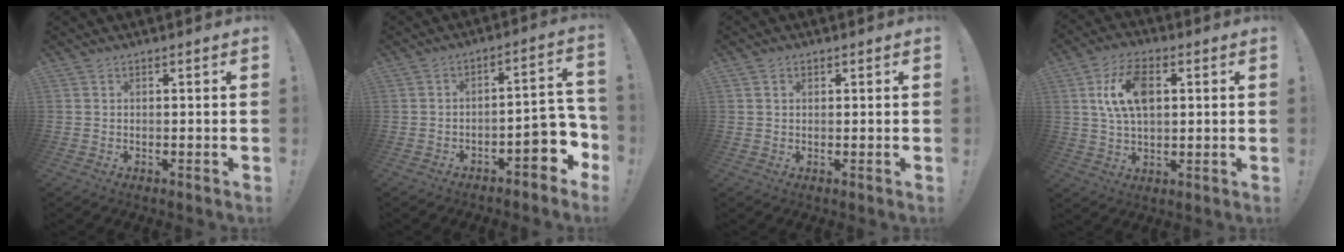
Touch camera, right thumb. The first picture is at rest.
{"total": 9.7, "force": [-4.0, 4.4, 7.7], "torque": [-0.076, 0.019, -0.067]}
{"total": 1.0, "force": [0.5, 0.8, 0.4], "torque": [-0.009, 0.003, 0.008]}
{"total": 12.3, "force": [3.1, 7.3, 9.5], "torque": [-0.176, 0.009, 0.057]}